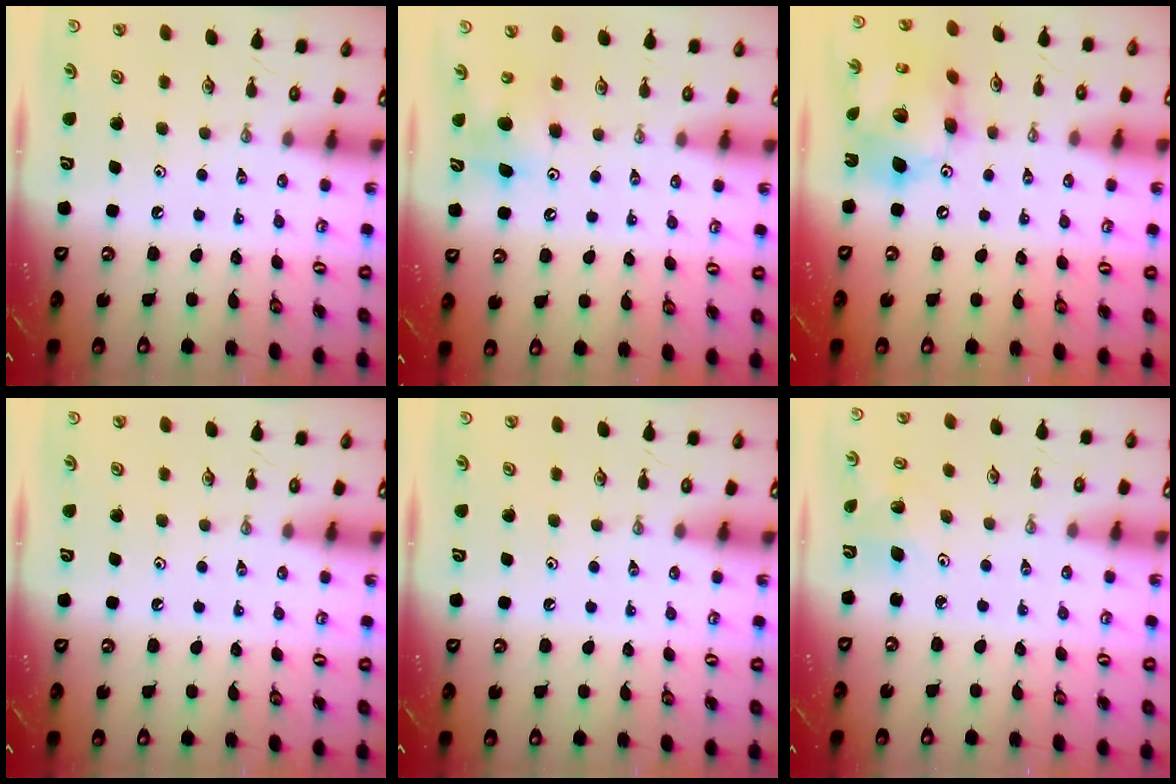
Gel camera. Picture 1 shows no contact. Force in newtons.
{"total": 7.5, "press": 7.5, "slide": 0.5}
{"total": 16.2, "press": 16.1, "slide": 1.7}
{"total": 0.0}
{"total": 0.0}
{"total": 5.5, "press": 5.1, "slide": 1.9}